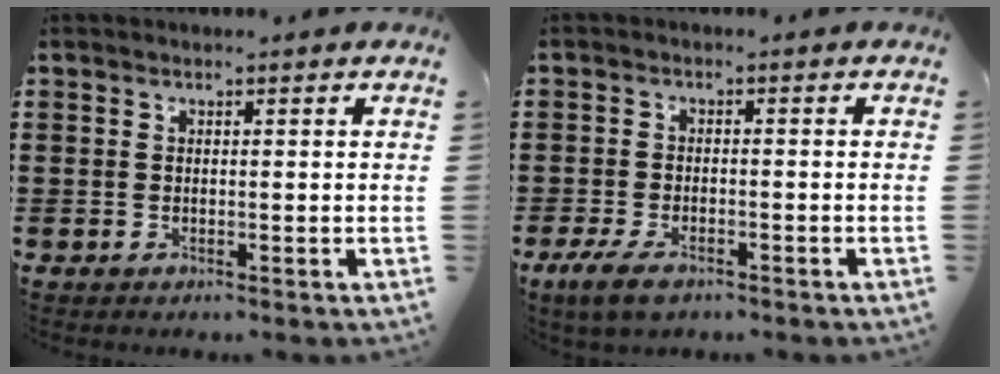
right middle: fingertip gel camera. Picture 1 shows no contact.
{"total": 3.7, "force": [-2.4, 1.6, 2.3], "torque": [-0.053, 0.001, -0.046]}